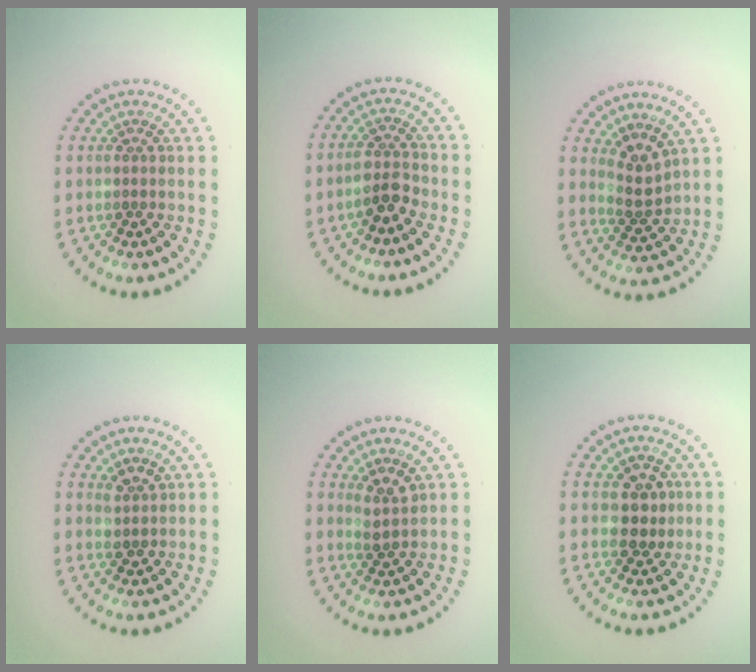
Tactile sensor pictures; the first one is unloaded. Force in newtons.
{"total": 2.5, "press": 2.3, "slide": 0.9}
{"total": 2.5, "press": 1.8, "slide": 1.7}
{"total": 1.4, "press": 1.2, "slide": 0.6}
{"total": 1.7, "press": 1.3, "slide": 1.1}
{"total": 2.6, "press": 2.5, "slide": 0.8}